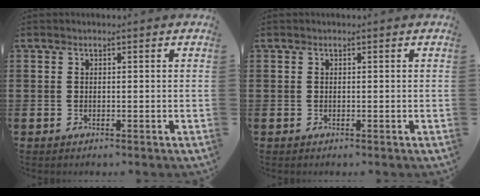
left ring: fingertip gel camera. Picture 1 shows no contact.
{"total": 0.0}